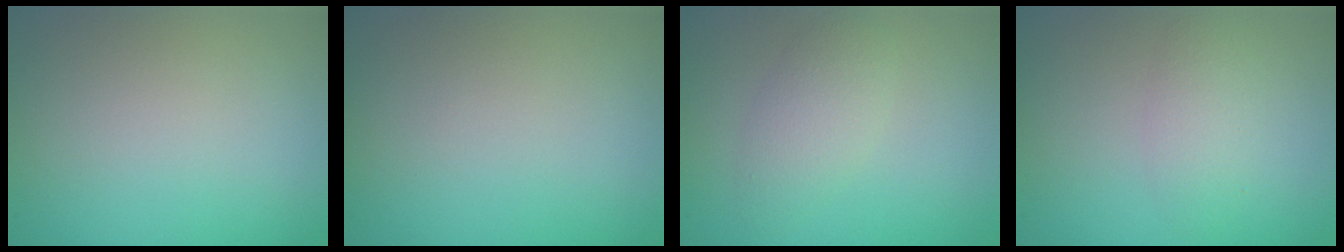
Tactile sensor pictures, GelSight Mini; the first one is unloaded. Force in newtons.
{"total": 0.0}
{"total": 2.7, "press": 2.7, "slide": 0.2}
{"total": 2.2, "press": 2.2, "slide": 0.0}